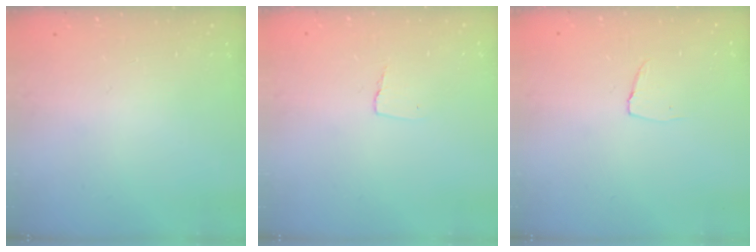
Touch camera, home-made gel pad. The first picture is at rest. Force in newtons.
{"total": 4.1, "press": 4.1, "slide": 0.2}
{"total": 3.5, "press": 3.5, "slide": 0.3}